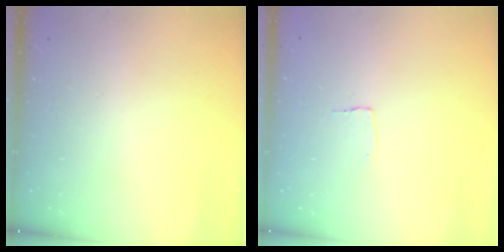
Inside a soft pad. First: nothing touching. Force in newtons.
{"total": 3.7, "press": 3.7, "slide": 0.1}